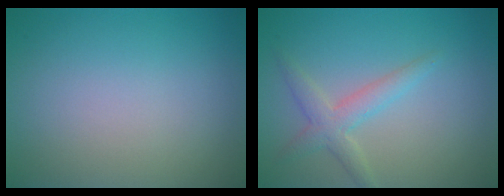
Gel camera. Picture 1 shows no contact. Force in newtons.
{"total": 2.5, "press": 2.5, "slide": 0.1}